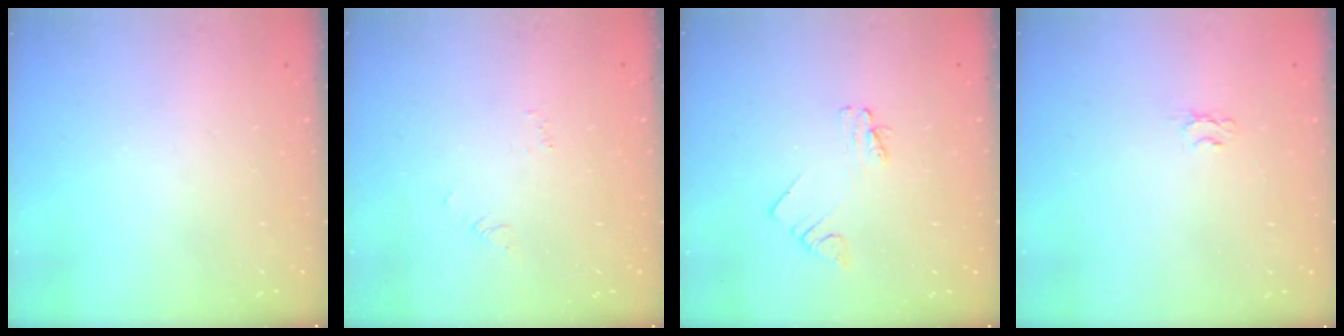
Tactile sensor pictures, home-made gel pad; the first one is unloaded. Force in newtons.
{"total": 1.7, "press": 1.6, "slide": 0.3}
{"total": 2.4, "press": 2.4, "slide": 0.3}
{"total": 2.0, "press": 2.0, "slide": 0.3}